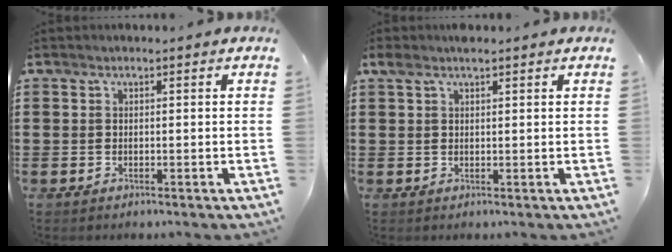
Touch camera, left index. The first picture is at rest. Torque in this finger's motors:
{"motor_torque": [0.79, -0.69, 0.06, 0.02]}